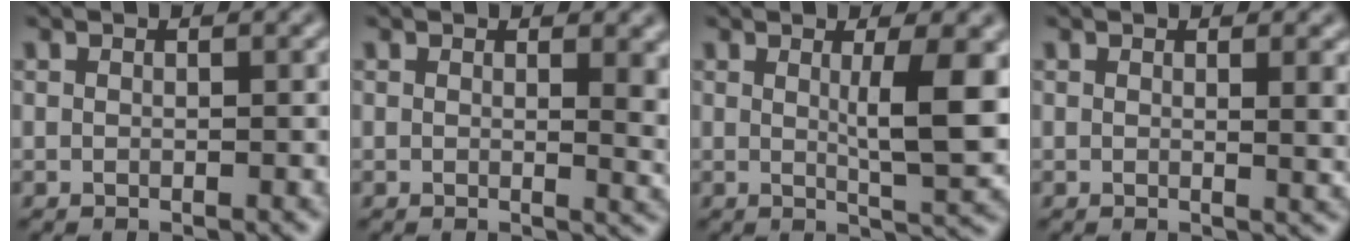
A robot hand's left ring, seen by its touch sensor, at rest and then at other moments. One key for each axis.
{"total": 3.4, "fx": 1.0, "fy": 1.3, "fz": 3.0, "tx": -0.027, "ty": -0.003, "tz": 0.014}
{"total": 5.8, "fx": 1.0, "fy": 1.2, "fz": 5.6, "tx": -0.079, "ty": -0.007, "tz": 0.020}
{"total": 2.1, "fx": 0.7, "fy": 0.6, "fz": 1.9, "tx": -0.016, "ty": -0.002, "tz": 0.008}